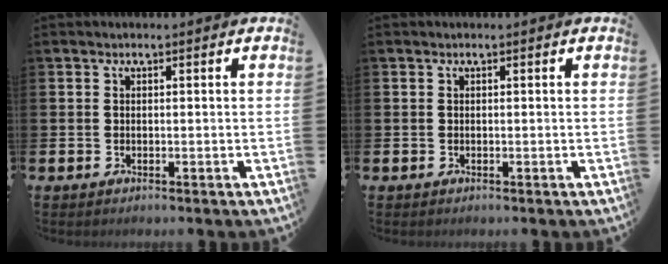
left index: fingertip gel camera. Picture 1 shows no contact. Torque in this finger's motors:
{"motor_torque": [0.01, 0.09, -0.01, -0.01]}